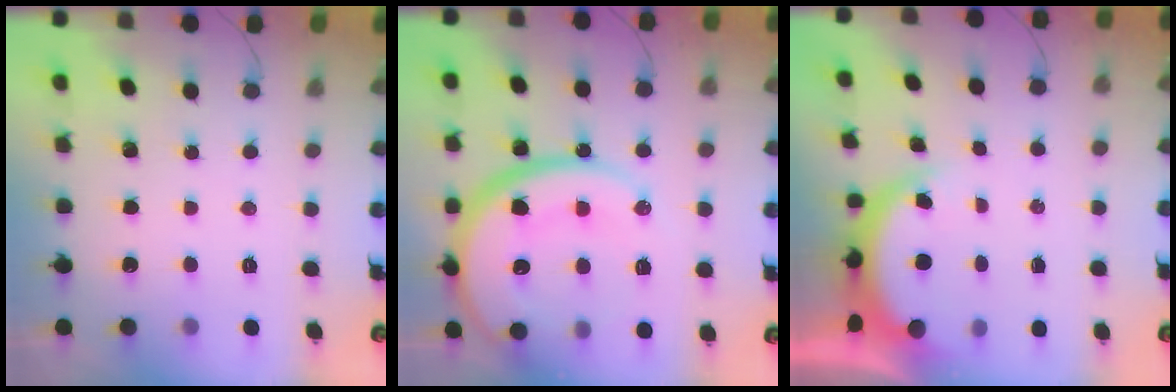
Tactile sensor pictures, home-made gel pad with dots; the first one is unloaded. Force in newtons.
{"total": 24.3, "press": 24.2, "slide": 2.4}
{"total": 4.6, "press": 4.5, "slide": 1.0}